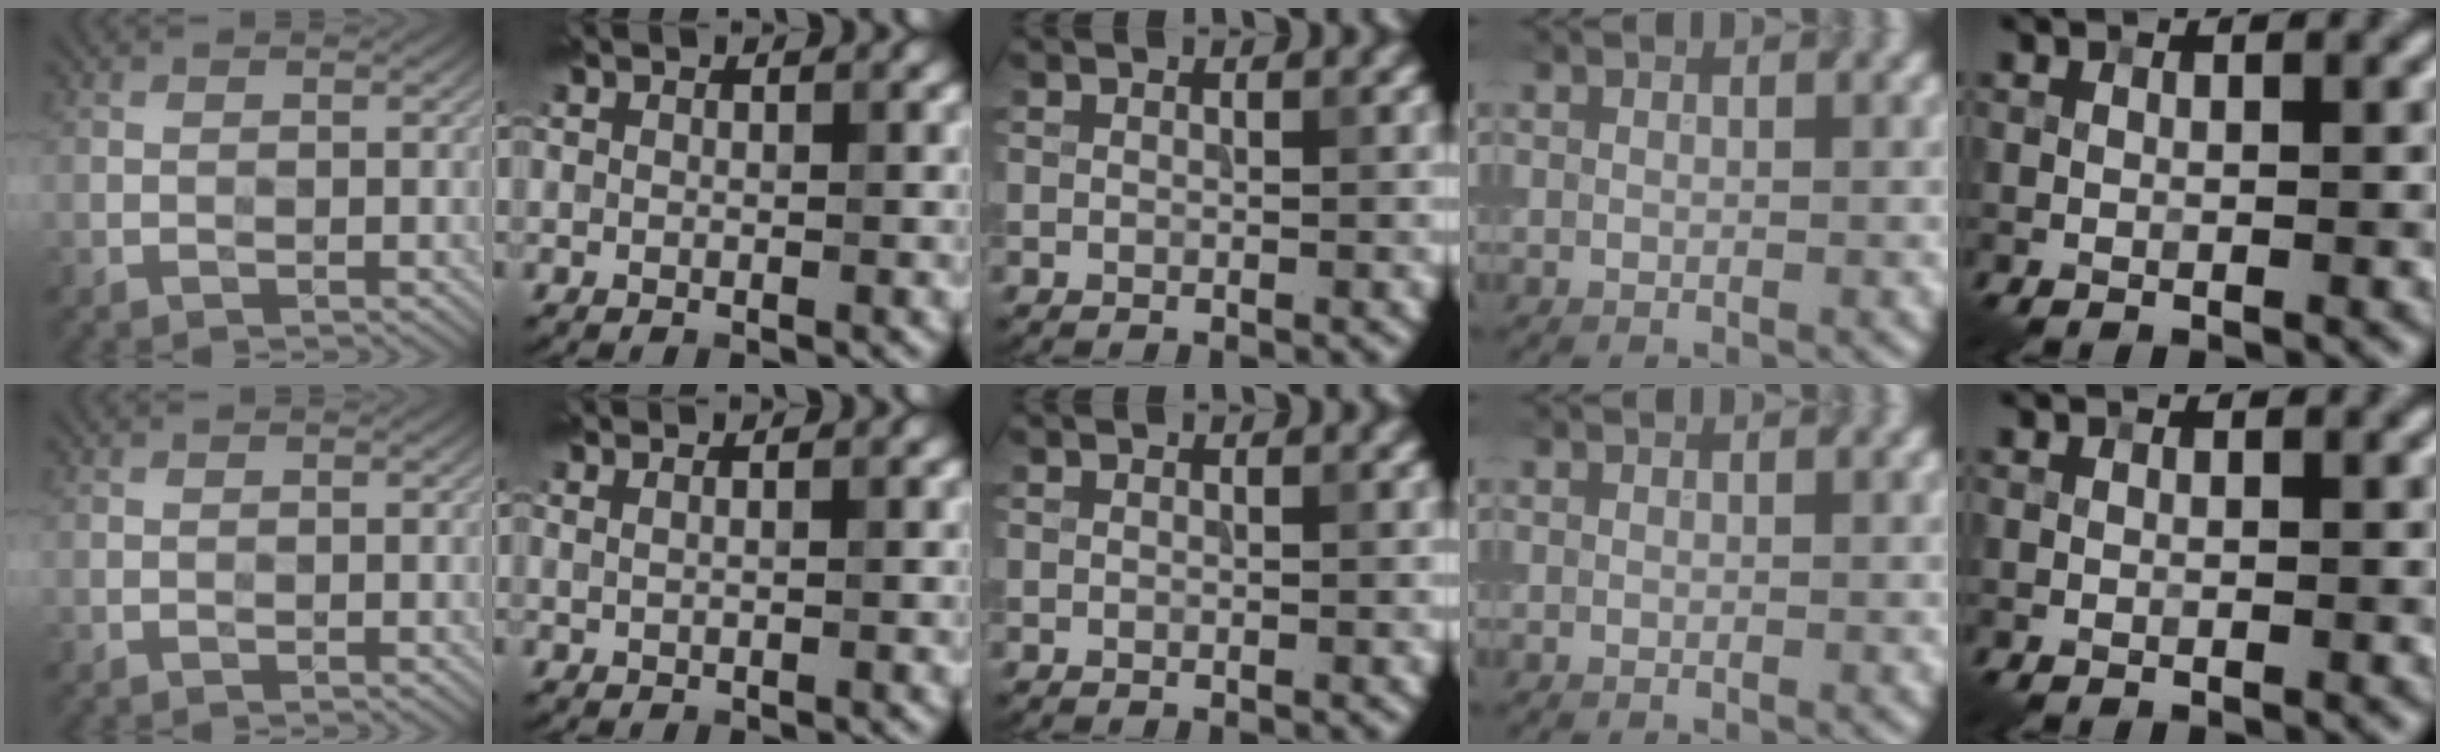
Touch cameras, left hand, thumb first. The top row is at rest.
{"index": {"total": 1.1, "force": [0.8, 0.3, 0.7], "torque": [-0.008, 0.002, 0.006]}}